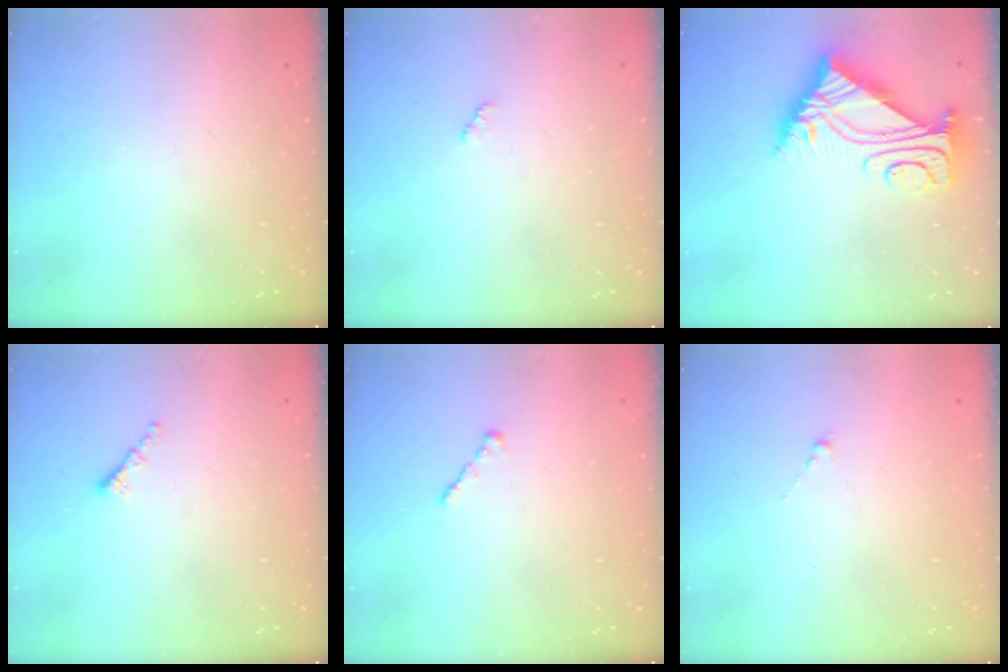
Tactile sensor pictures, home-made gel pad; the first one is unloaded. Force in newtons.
{"total": 2.1, "press": 2.1, "slide": 0.3}
{"total": 8.2, "press": 8.2, "slide": 0.8}
{"total": 1.3, "press": 1.2, "slide": 0.5}
{"total": 1.4, "press": 1.3, "slide": 0.5}
{"total": 0.0}